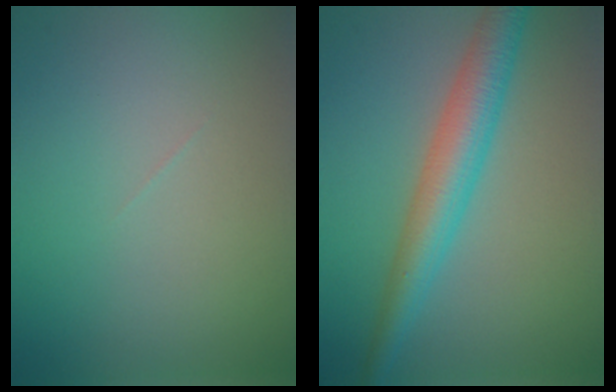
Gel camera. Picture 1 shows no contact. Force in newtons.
{"total": 4.8, "press": 4.8, "slide": 0.0}